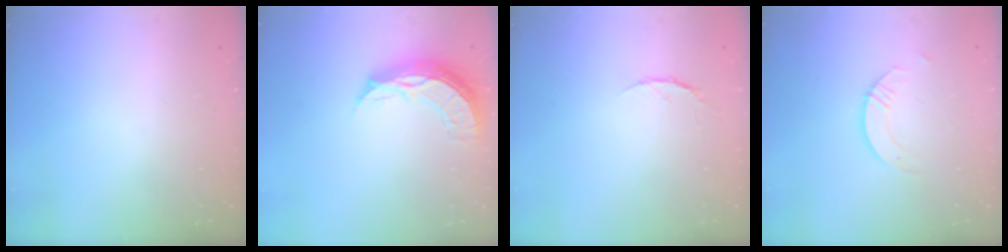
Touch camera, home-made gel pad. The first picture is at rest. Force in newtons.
{"total": 9.8, "press": 9.8, "slide": 0.7}
{"total": 4.3, "press": 4.2, "slide": 0.5}
{"total": 3.4, "press": 3.3, "slide": 0.3}